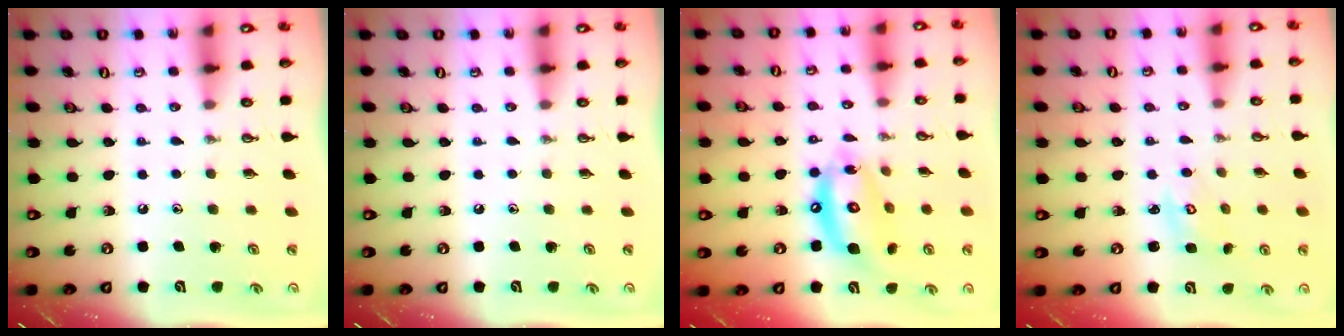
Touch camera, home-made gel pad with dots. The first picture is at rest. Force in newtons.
{"total": 0.0}
{"total": 14.4, "press": 14.3, "slide": 1.7}
{"total": 3.8, "press": 3.8, "slide": 0.5}